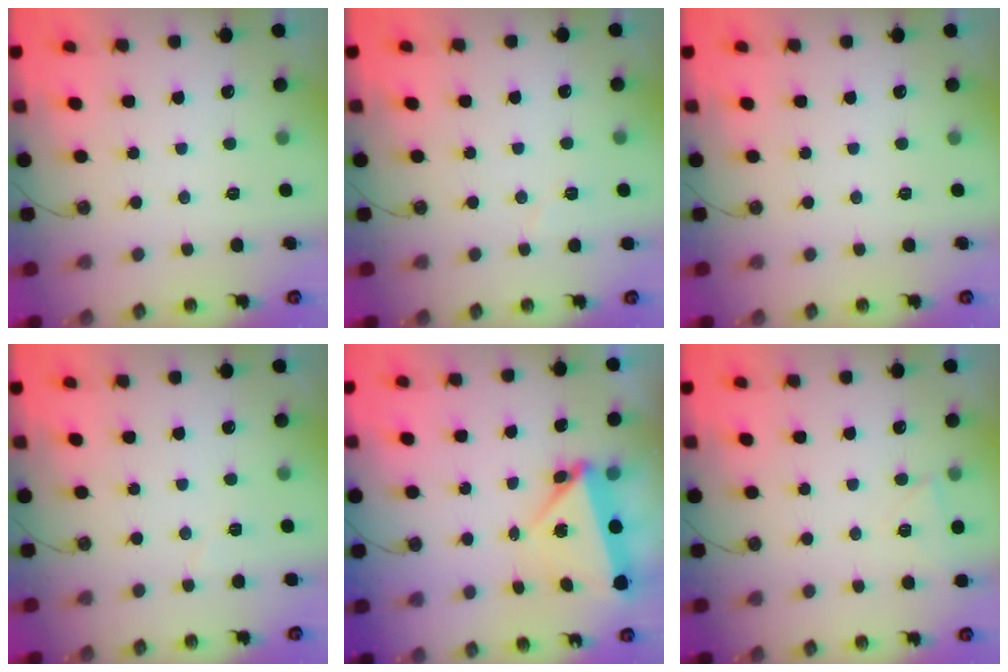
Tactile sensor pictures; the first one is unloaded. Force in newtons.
{"total": 4.8, "press": 4.7, "slide": 0.9}
{"total": 0.0}
{"total": 3.6, "press": 3.5, "slide": 0.9}
{"total": 5.7, "press": 5.7, "slide": 0.7}
{"total": 4.9, "press": 4.9, "slide": 0.3}